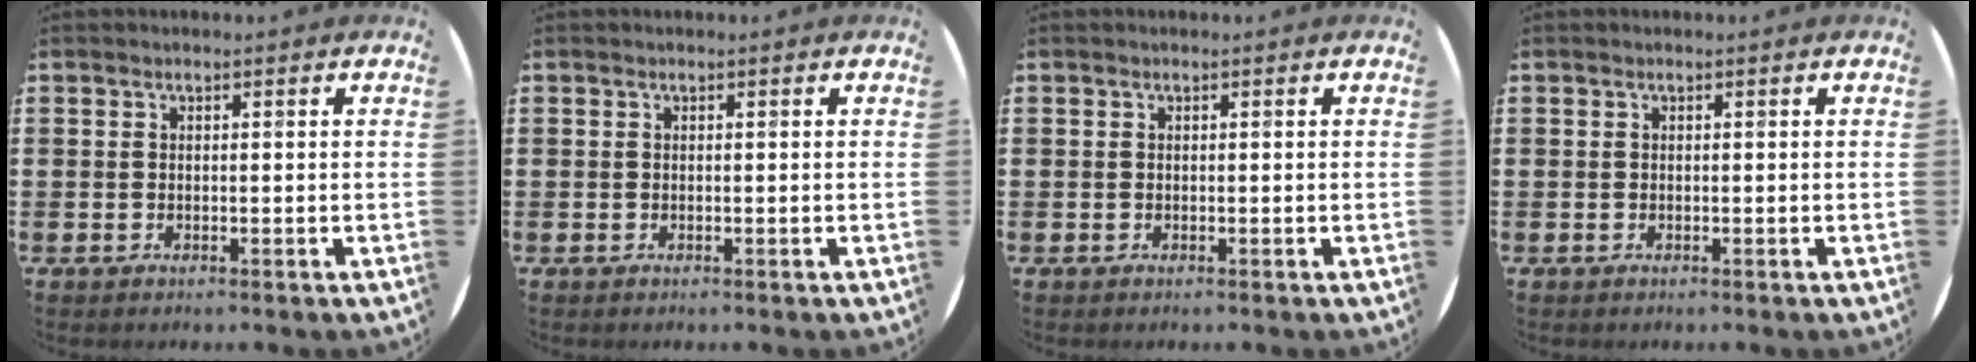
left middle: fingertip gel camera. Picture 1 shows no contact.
{"total": 0.0}
{"total": 0.0}
{"total": 0.0}